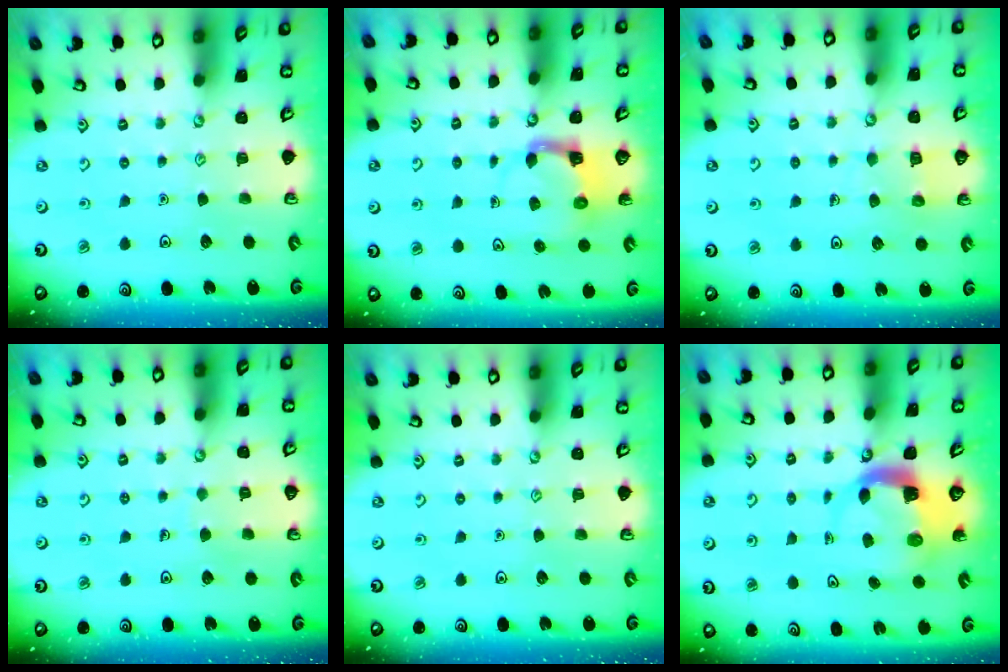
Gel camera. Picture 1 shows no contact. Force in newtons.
{"total": 3.9, "press": 3.9, "slide": 0.6}
{"total": 5.1, "press": 5.1, "slide": 0.5}
{"total": 2.3, "press": 2.3, "slide": 0.1}
{"total": 0.0}
{"total": 4.5, "press": 4.5, "slide": 0.7}